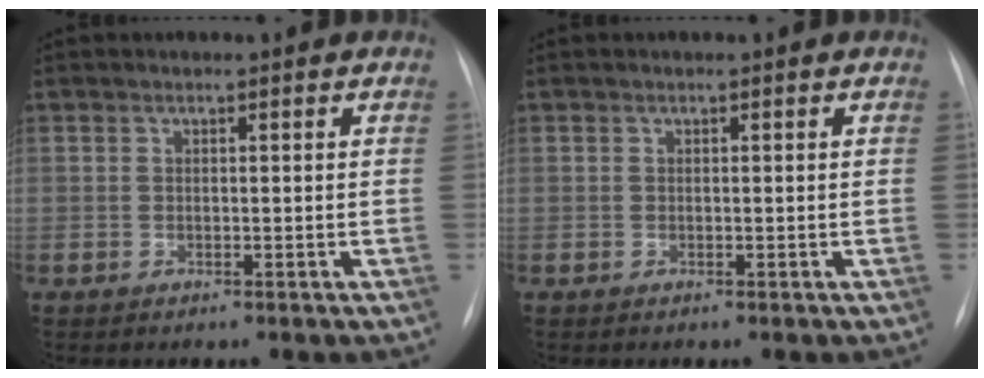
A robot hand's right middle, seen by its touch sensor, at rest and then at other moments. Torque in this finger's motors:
{"motor_torque": [0.00, 0.00, 0.00, 0.00]}